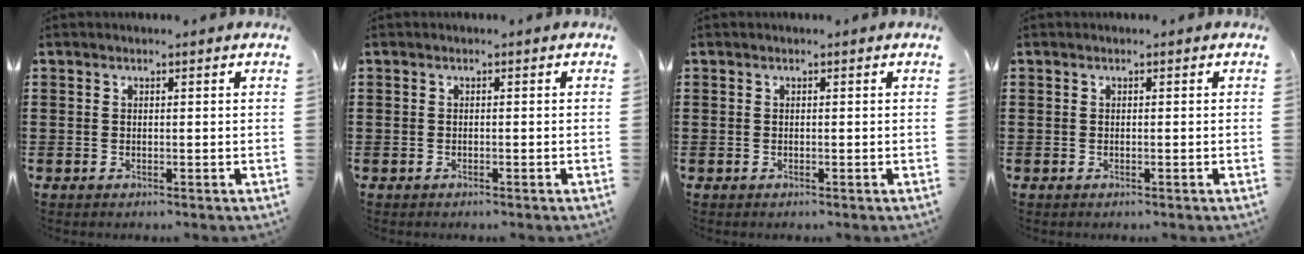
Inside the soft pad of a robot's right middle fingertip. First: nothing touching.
{"total": 0.0}
{"total": 0.0}
{"total": 0.0}